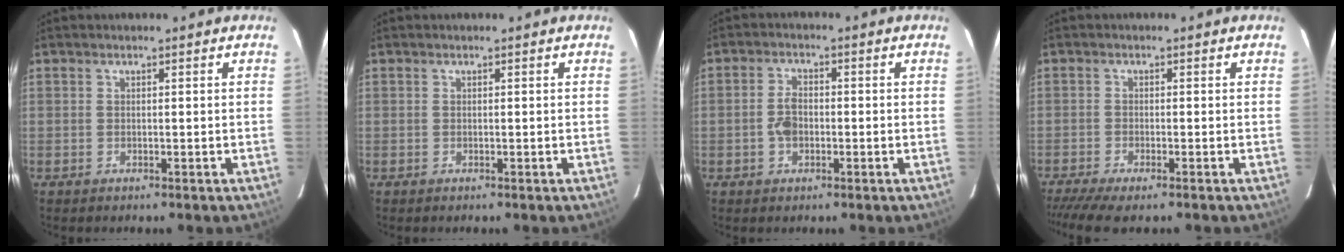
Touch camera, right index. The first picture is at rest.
{"total": 0.0}
{"total": 3.4, "force": [-0.8, 1.9, 2.7], "torque": [-0.058, 0.005, -0.016]}
{"total": 7.3, "force": [-5.7, 1.1, 4.3], "torque": [-0.066, -0.010, -0.094]}